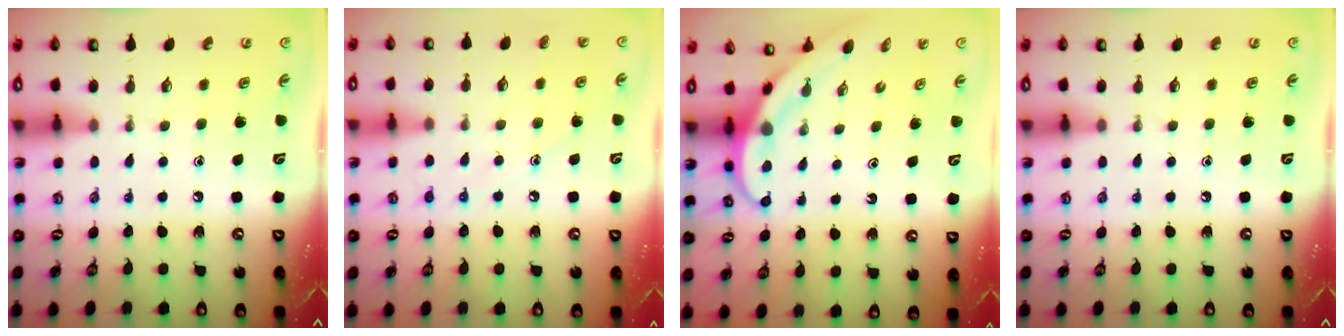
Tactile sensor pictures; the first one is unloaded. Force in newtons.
{"total": 5.9, "press": 5.8, "slide": 0.7}
{"total": 3.7, "press": 3.7, "slide": 0.8}
{"total": 0.0}